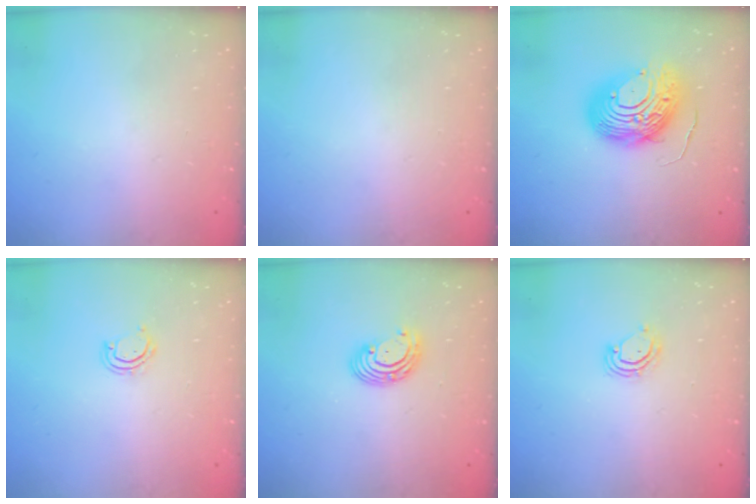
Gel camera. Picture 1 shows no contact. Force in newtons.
{"total": 0.0}
{"total": 13.4, "press": 13.4, "slide": 1.2}
{"total": 3.7, "press": 3.6, "slide": 0.3}
{"total": 5.2, "press": 5.2, "slide": 0.5}
{"total": 5.5, "press": 5.5, "slide": 0.3}